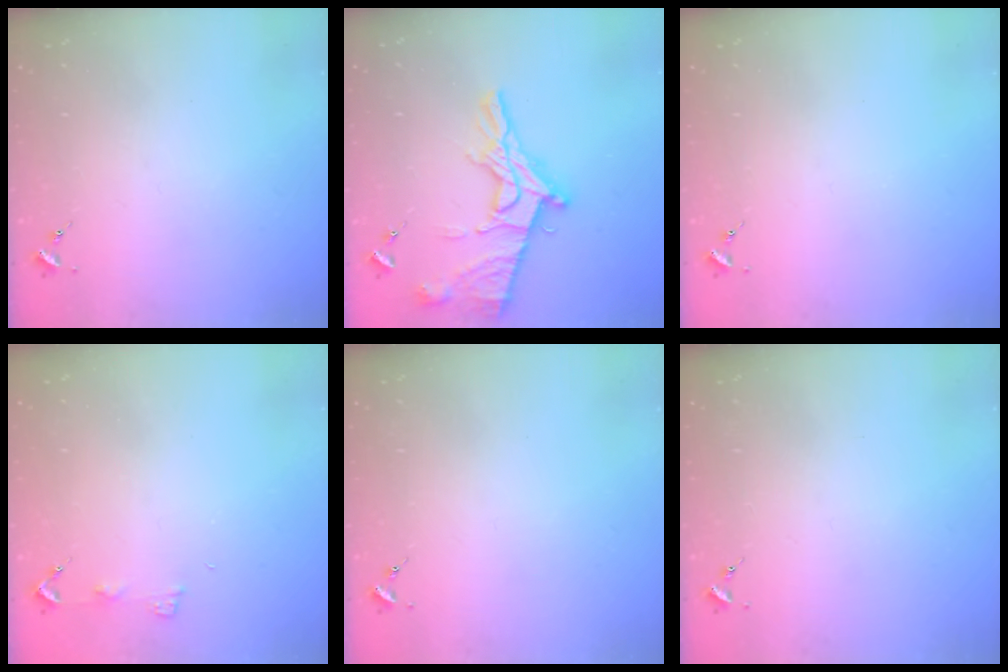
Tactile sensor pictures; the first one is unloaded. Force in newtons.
{"total": 18.5, "press": 18.4, "slide": 1.5}
{"total": 0.0}
{"total": 3.6, "press": 3.6, "slide": 0.4}
{"total": 0.0}
{"total": 0.0}